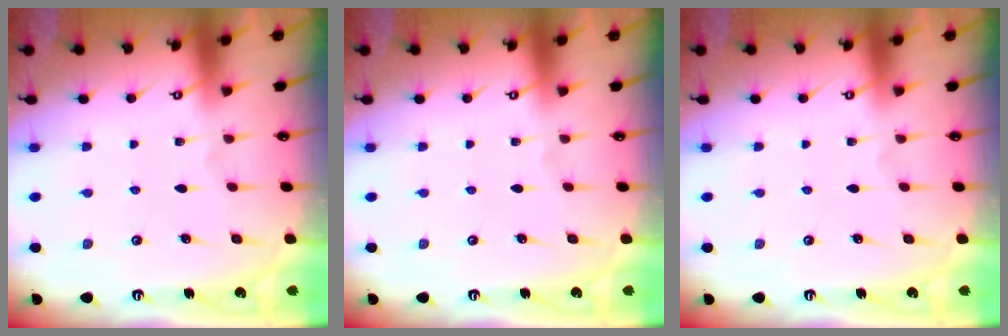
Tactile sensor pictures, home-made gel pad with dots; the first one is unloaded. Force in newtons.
{"total": 0.0}
{"total": 0.0}